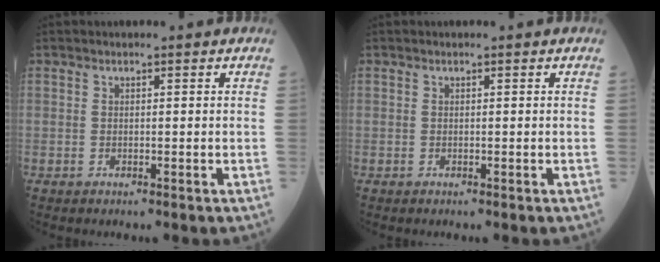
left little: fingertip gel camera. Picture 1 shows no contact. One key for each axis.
{"total": 0.0}